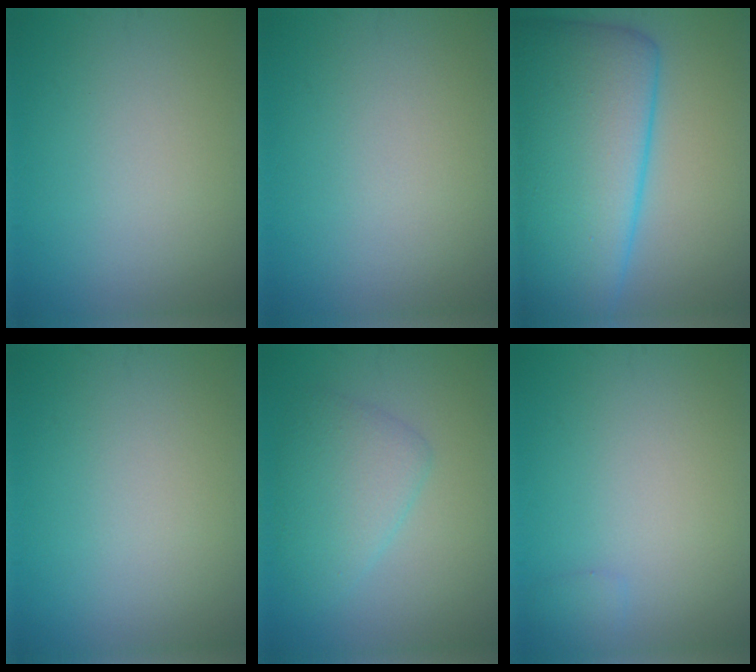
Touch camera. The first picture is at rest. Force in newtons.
{"total": 0.0}
{"total": 14.6, "press": 14.6, "slide": 0.4}
{"total": 0.0}
{"total": 3.9, "press": 3.9, "slide": 0.1}
{"total": 0.7, "press": 0.7, "slide": 0.0}